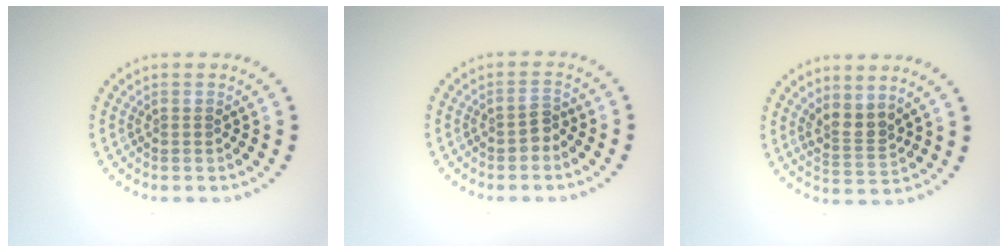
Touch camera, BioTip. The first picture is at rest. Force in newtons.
{"total": 1.3, "press": 1.2, "slide": 0.6}
{"total": 2.7, "press": 2.2, "slide": 1.4}